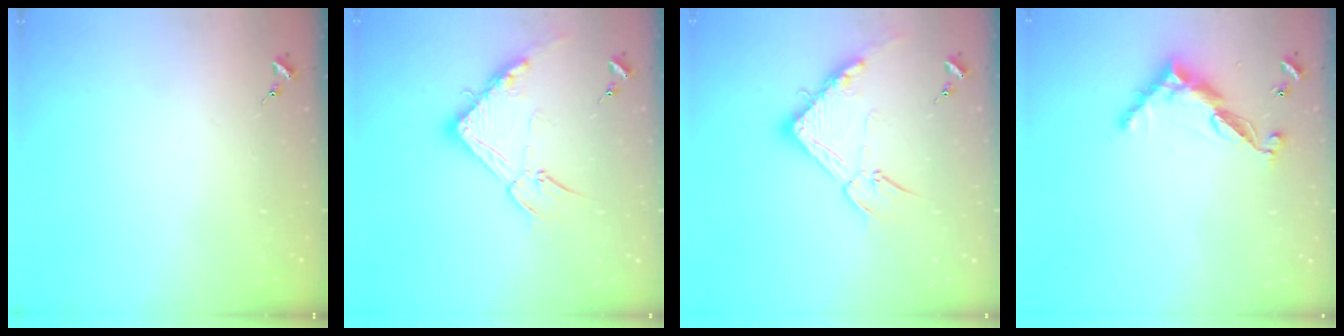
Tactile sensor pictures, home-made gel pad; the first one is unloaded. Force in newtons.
{"total": 15.6, "press": 15.6, "slide": 0.6}
{"total": 15.6, "press": 15.6, "slide": 0.6}
{"total": 11.3, "press": 11.3, "slide": 0.3}